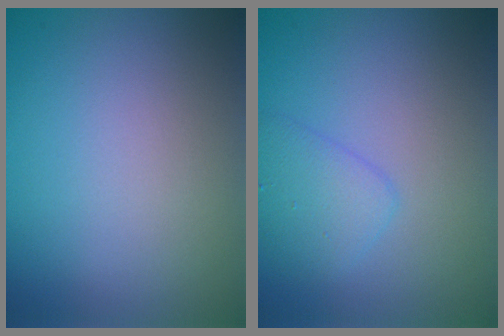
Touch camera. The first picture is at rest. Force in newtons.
{"total": 2.3, "press": 2.2, "slide": 0.1}